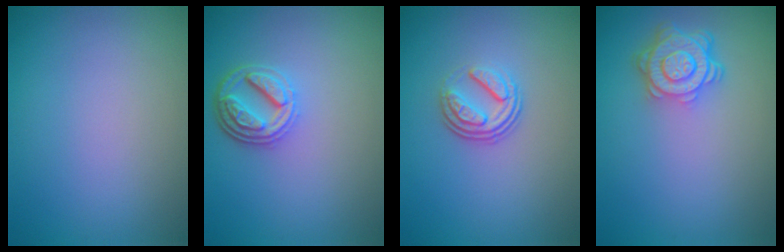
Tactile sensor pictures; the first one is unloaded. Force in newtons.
{"total": 4.1, "press": 3.2, "slide": 2.6}
{"total": 3.6, "press": 2.5, "slide": 2.6}
{"total": 4.5, "press": 3.5, "slide": 2.9}